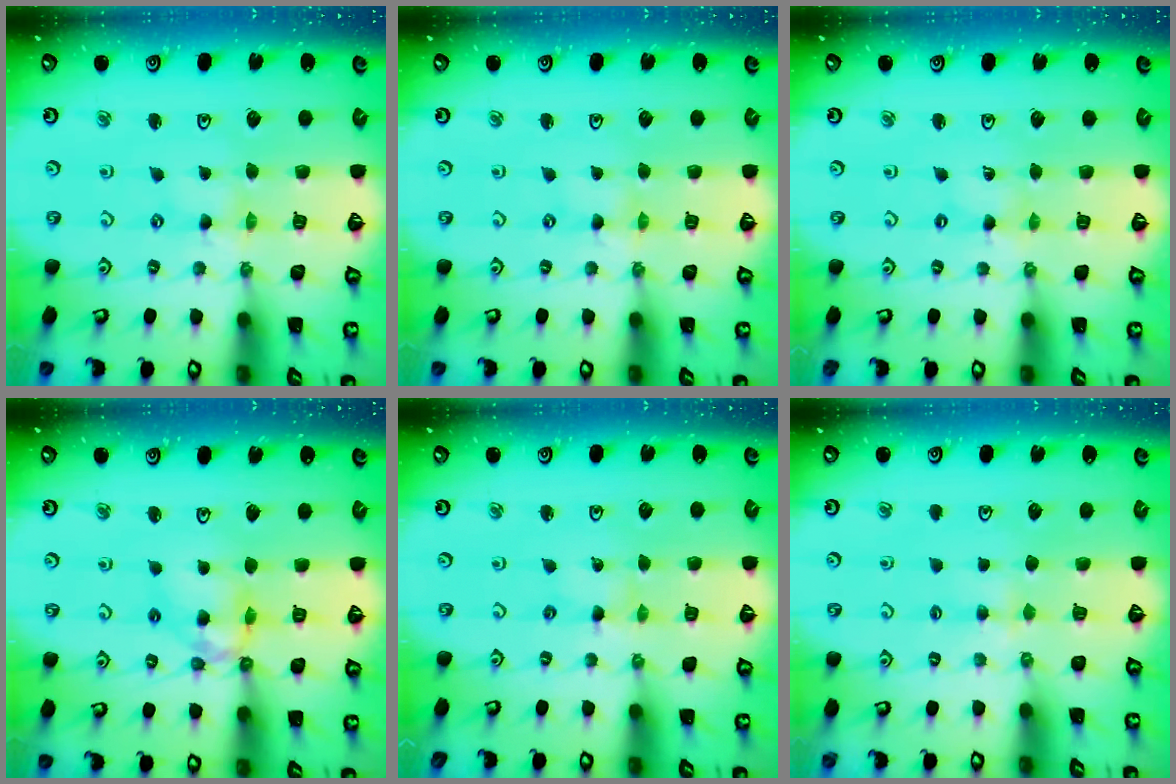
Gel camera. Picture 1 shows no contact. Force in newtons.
{"total": 0.0}
{"total": 0.0}
{"total": 11.2, "press": 11.2, "slide": 1.1}
{"total": 0.0}
{"total": 3.3, "press": 3.3, "slide": 0.5}